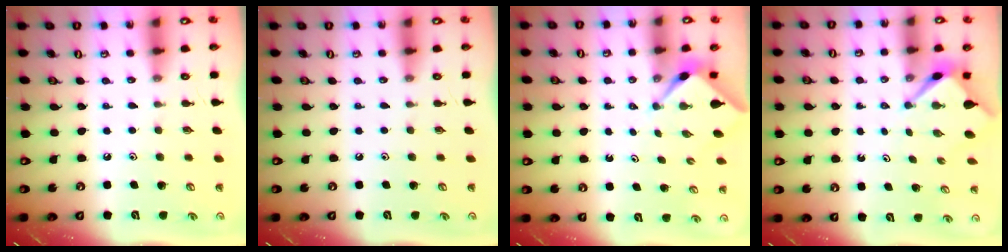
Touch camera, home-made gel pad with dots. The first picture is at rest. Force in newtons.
{"total": 0.0}
{"total": 2.2, "press": 2.2, "slide": 0.2}
{"total": 2.9, "press": 2.9, "slide": 0.2}